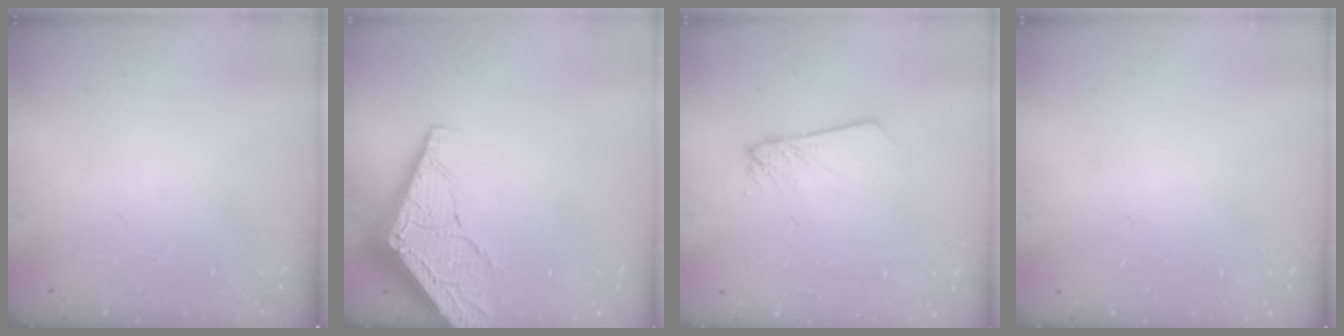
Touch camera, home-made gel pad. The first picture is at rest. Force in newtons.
{"total": 6.2, "press": 6.2, "slide": 0.6}
{"total": 2.6, "press": 2.6, "slide": 0.2}
{"total": 0.0}